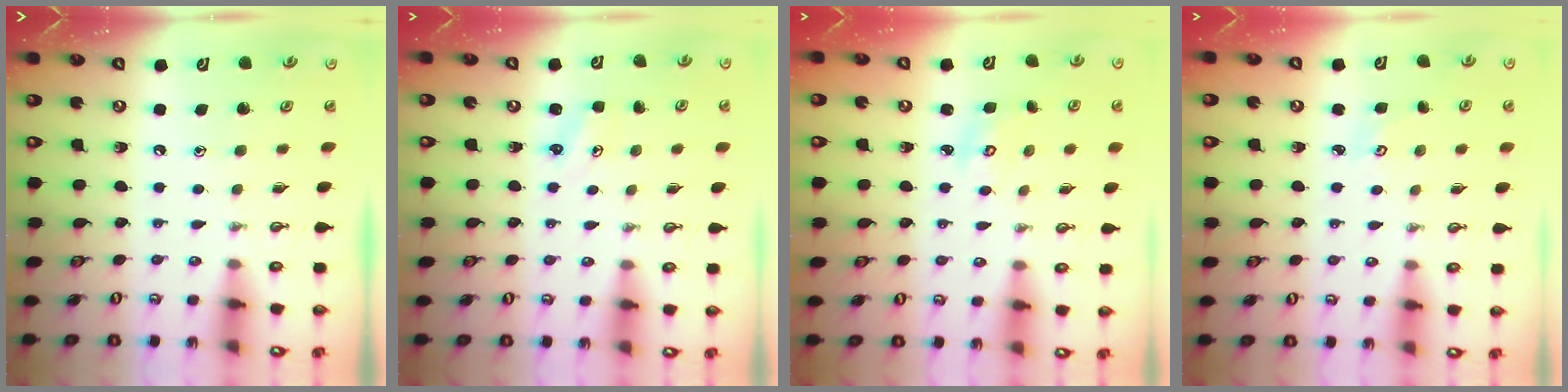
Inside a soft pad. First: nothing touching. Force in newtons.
{"total": 2.5, "press": 2.5, "slide": 0.3}
{"total": 2.5, "press": 2.5, "slide": 0.3}
{"total": 2.7, "press": 2.7, "slide": 0.3}